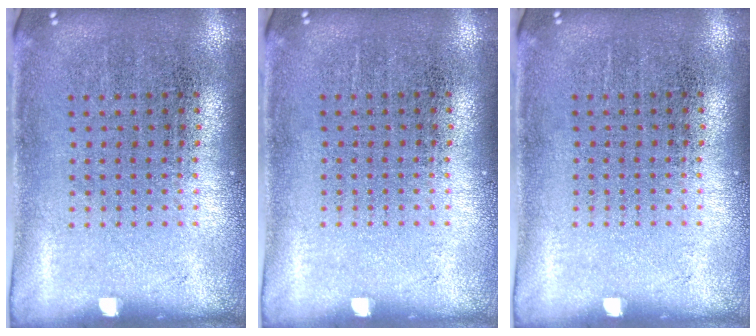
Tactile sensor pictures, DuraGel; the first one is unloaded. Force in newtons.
{"total": 0.0}
{"total": 0.0}